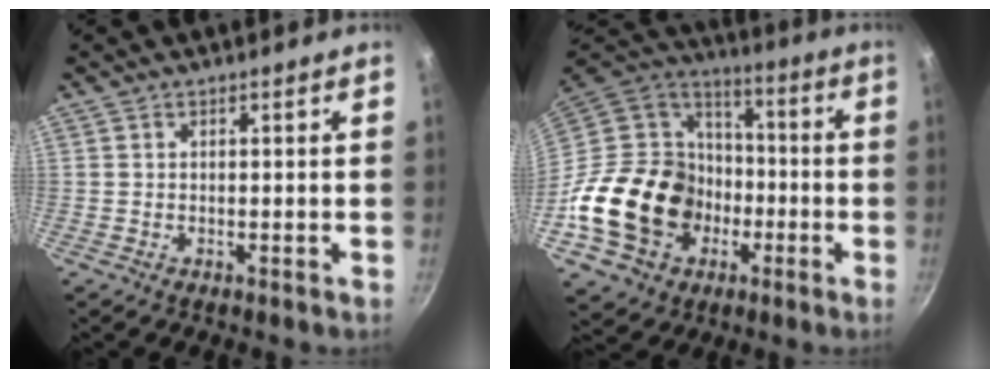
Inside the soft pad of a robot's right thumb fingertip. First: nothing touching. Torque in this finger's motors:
{"motor_torque": [2.47, 2.54, 1.43, -1.33, 0.16]}